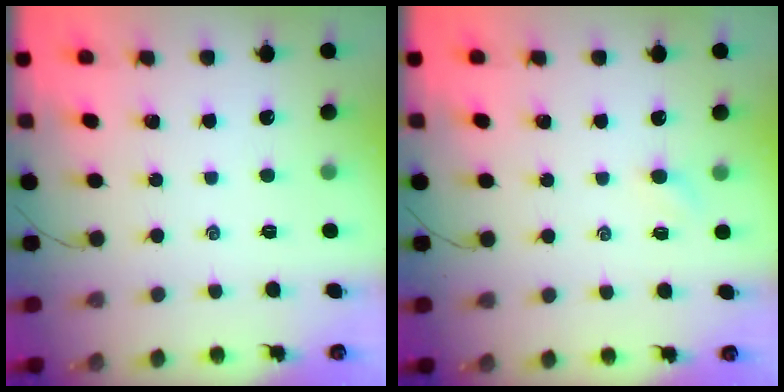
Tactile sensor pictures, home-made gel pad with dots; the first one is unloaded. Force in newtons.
{"total": 2.4, "press": 2.3, "slide": 0.7}